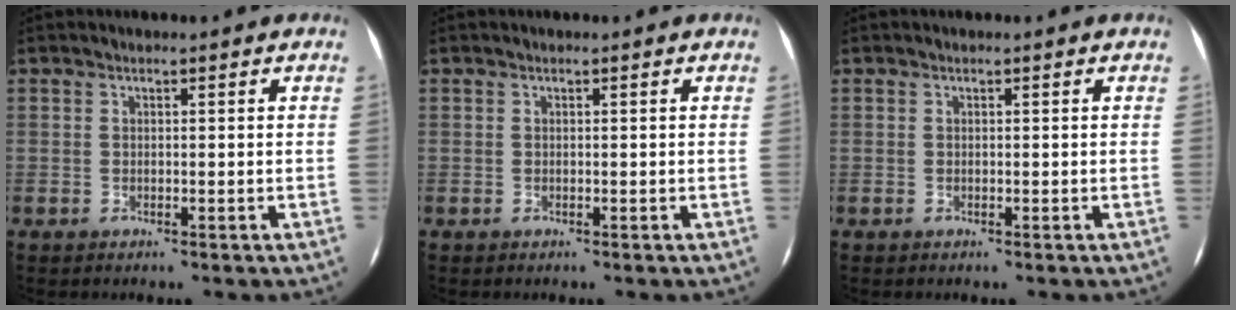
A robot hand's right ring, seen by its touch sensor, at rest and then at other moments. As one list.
[{"total": 0.0}, {"total": 0.0}]